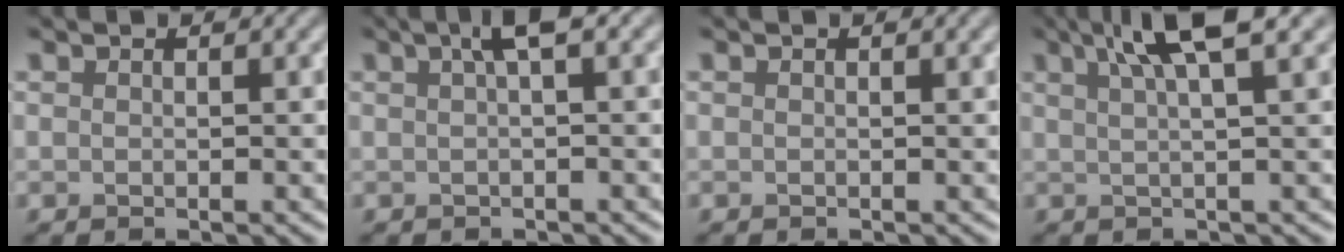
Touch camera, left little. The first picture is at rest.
{"total": 2.4, "force": [0.9, 0.4, 2.1], "torque": [-0.032, 0.013, 0.015]}
{"total": 0.5, "force": [0.2, 0.3, 0.4], "torque": [-0.006, 0.000, 0.003]}
{"total": 5.7, "force": [3.2, 1.0, 4.6], "torque": [-0.059, 0.018, 0.046]}